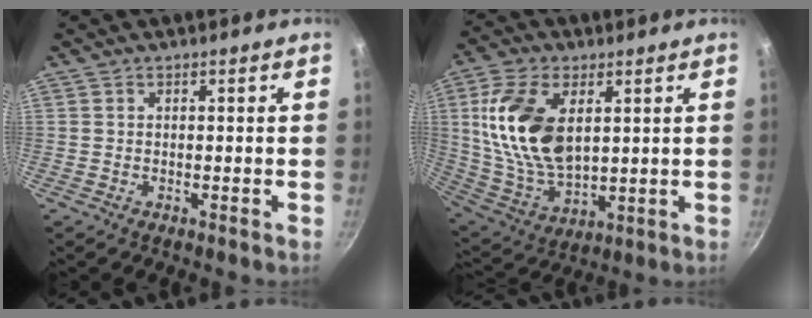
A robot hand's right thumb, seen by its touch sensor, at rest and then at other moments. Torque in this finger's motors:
{"motor_torque": [-0.52, 2.55, 1.56, 0.48, 0.32]}